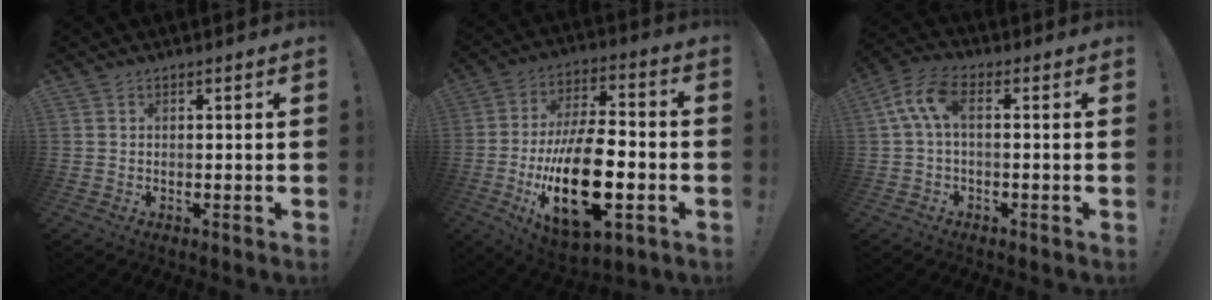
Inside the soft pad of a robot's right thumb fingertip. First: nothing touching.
{"total": 24.1, "force": [-6.5, 11.2, 20.3], "torque": [-0.376, 0.023, -0.102]}
{"total": 8.2, "force": [1.0, 3.6, 7.3], "torque": [-0.159, 0.005, 0.021]}